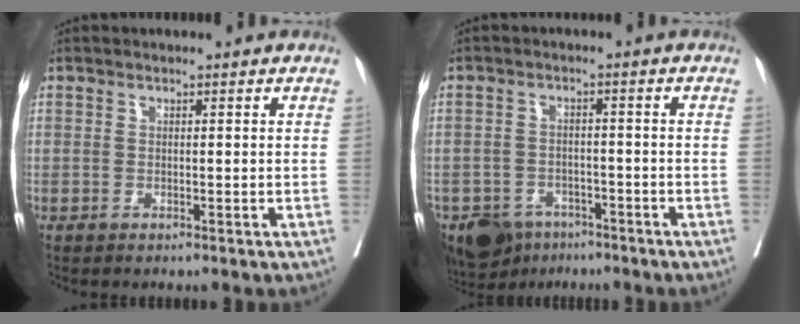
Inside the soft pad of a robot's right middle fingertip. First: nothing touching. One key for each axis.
{"total": 9.8, "fx": -7.1, "fy": 5.9, "fz": 3.3, "tx": -0.066, "ty": -0.006, "tz": -0.105}